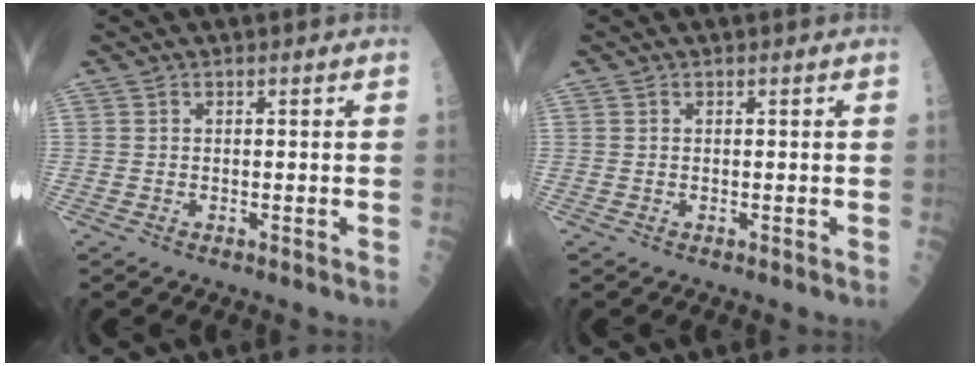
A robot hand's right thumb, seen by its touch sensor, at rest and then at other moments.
{"total": 0.0}